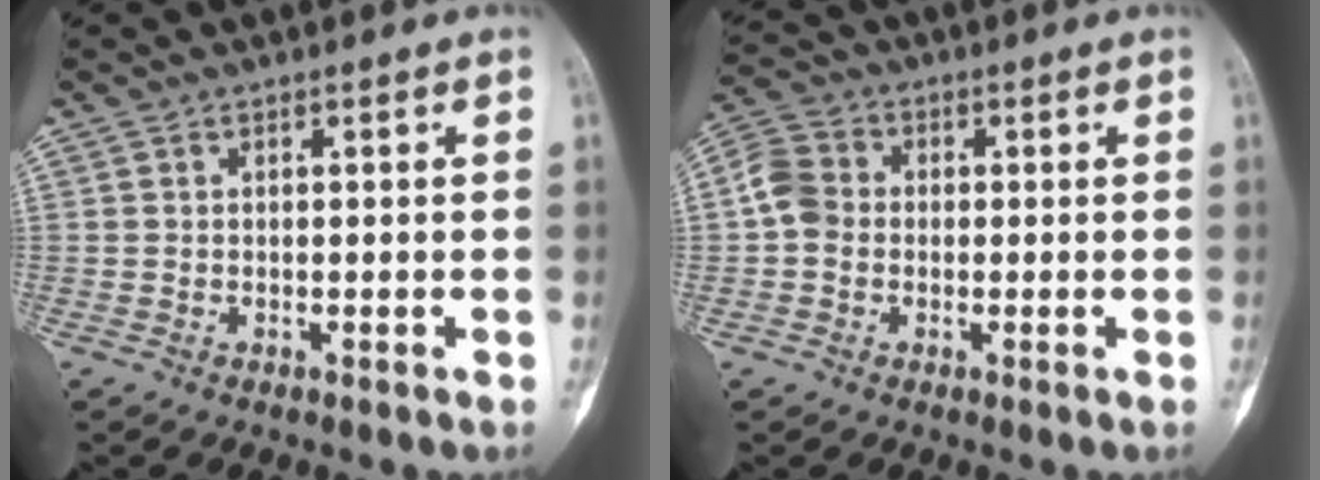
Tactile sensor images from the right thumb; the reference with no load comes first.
{"total": 6.2, "force": [-0.4, 5.3, 3.2], "torque": [-0.053, 0.018, -0.018]}